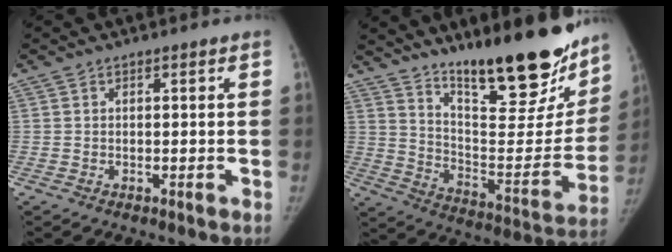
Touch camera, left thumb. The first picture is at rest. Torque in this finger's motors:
{"motor_torque": [0.43, -0.21, 1.47, -1.30, 0.20]}